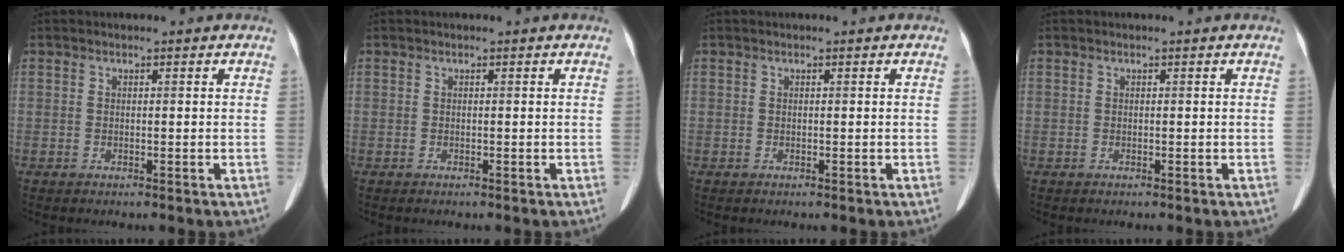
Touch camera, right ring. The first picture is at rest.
{"total": 0.0}
{"total": 0.0}
{"total": 0.0}